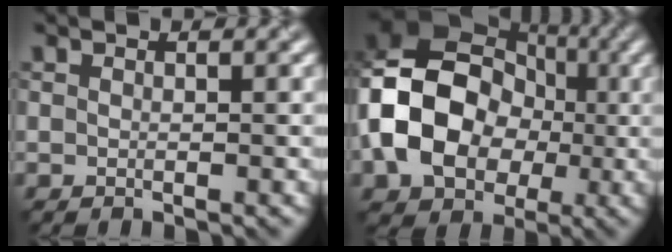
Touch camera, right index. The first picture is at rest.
{"total": 13.2, "force": [-1.9, 10.1, 8.2], "torque": [-0.152, 0.007, -0.058]}